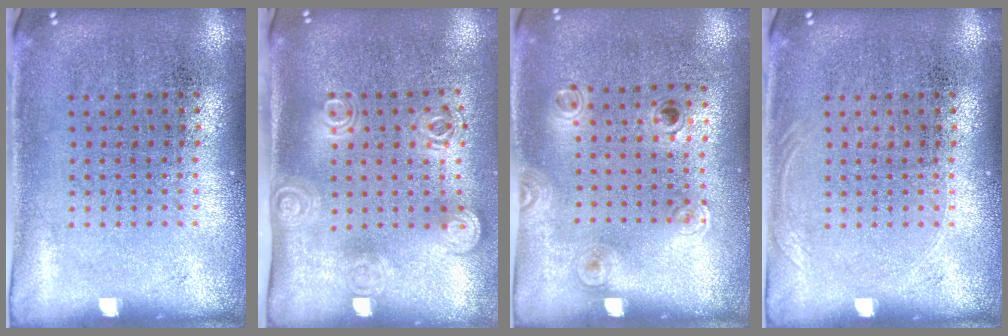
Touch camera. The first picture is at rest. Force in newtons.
{"total": 1.9, "press": 1.3, "slide": 1.3}
{"total": 1.1, "press": 0.8, "slide": 0.8}
{"total": 0.7, "press": 0.6, "slide": 0.2}